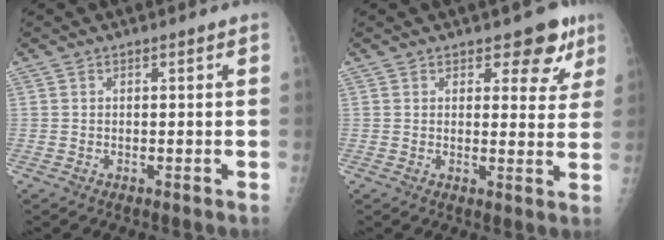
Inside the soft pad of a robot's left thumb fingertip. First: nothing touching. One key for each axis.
{"total": 6.4, "fx": 4.4, "fy": 3.6, "fz": 3.1, "tx": 0.002, "ty": -0.023, "tz": 0.051}